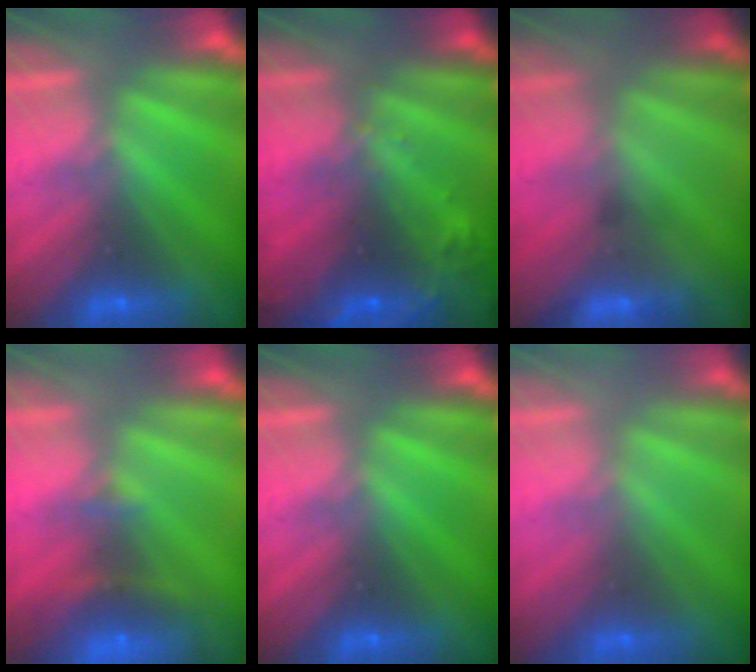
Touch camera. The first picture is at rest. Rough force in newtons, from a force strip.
{"total": 6.7}
{"total": 2.2}
{"total": 8.2}
{"total": 0.0}
{"total": 2.6}